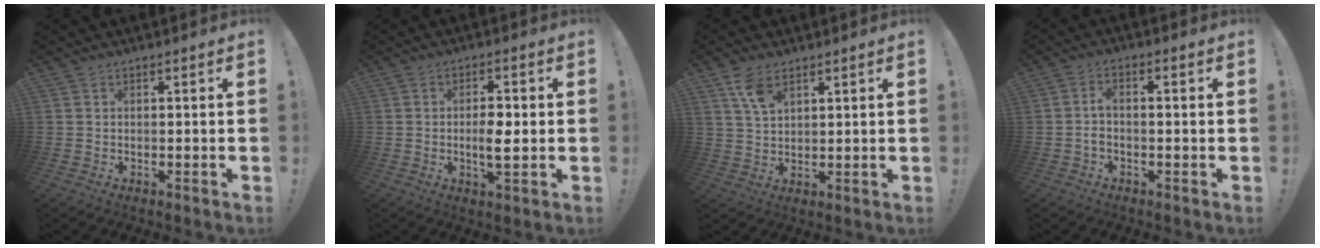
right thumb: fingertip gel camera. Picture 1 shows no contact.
{"total": 5.7, "force": [-0.7, 1.8, 5.4], "torque": [-0.076, -0.008, -0.017]}
{"total": 6.5, "force": [4.1, 3.0, 4.1], "torque": [-0.079, -0.014, 0.076]}
{"total": 3.6, "force": [-1.3, 0.9, 3.2], "torque": [-0.069, 0.002, -0.024]}